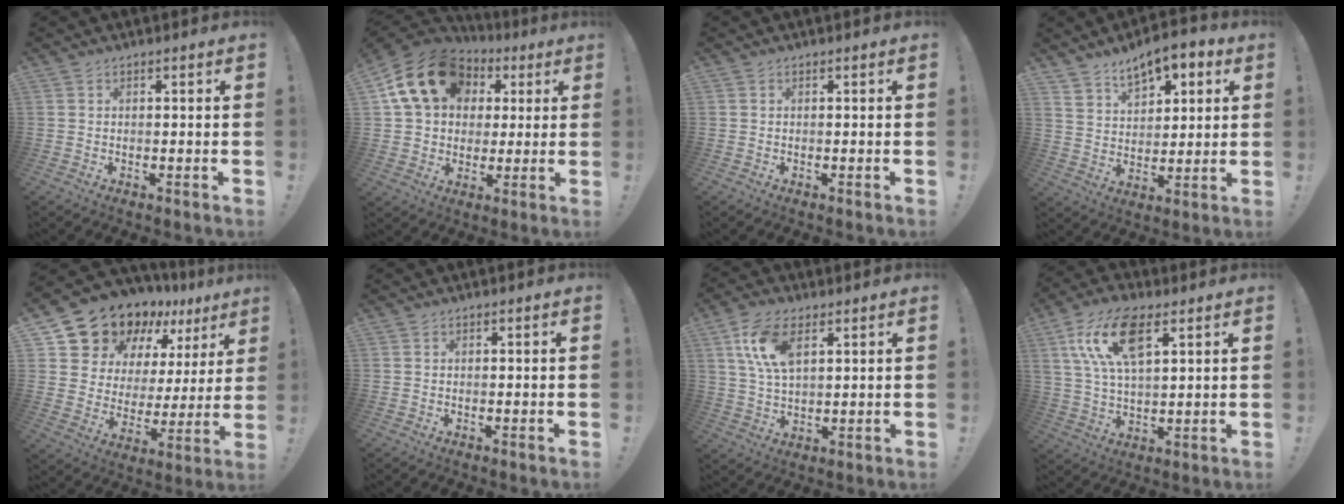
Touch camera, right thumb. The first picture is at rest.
{"total": 17.8, "force": [6.8, 13.6, 9.3], "torque": [-0.145, -0.019, 0.137]}
{"total": 0.0}
{"total": 10.1, "force": [7.2, 5.6, 4.4], "torque": [-0.065, -0.045, 0.134]}
{"total": 15.5, "force": [13.3, 7.3, 3.1], "torque": [-0.061, -0.113, 0.253]}
{"total": 0.0}
{"total": 11.2, "force": [4.7, 6.1, 8.1], "torque": [-0.160, -0.006, 0.088]}
{"total": 15.2, "force": [6.9, 7.0, 11.6], "torque": [-0.227, -0.008, 0.124]}